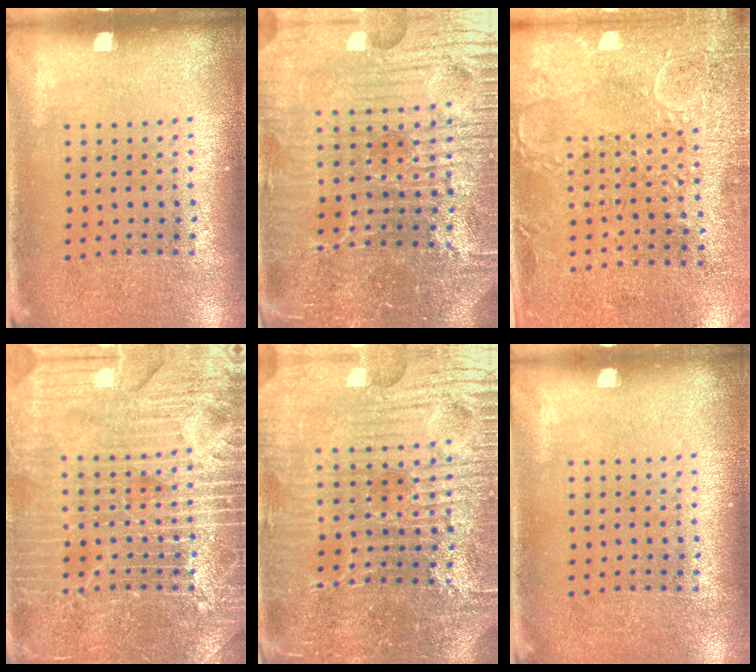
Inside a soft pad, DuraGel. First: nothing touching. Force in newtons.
{"total": 6.3, "press": 5.8, "slide": 2.3}
{"total": 2.9, "press": 2.4, "slide": 1.6}
{"total": 5.4, "press": 5.3, "slide": 0.6}
{"total": 6.0, "press": 5.6, "slide": 2.2}
{"total": 0.0}